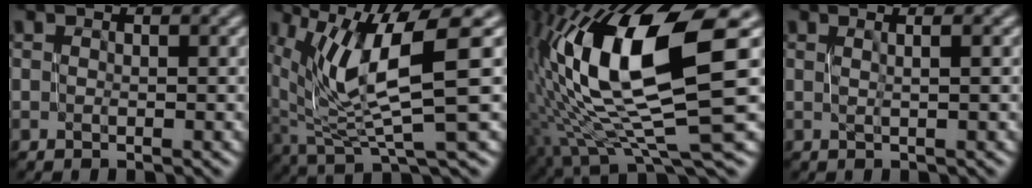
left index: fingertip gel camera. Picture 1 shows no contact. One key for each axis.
{"total": 10.1, "fx": 2.6, "fy": 2.7, "fz": 9.4, "tx": -0.175, "ty": -0.001, "tz": 0.055}
{"total": 14.1, "fx": 3.1, "fy": 4.2, "fz": 13.1, "tx": -0.263, "ty": 0.003, "tz": 0.063}
{"total": 1.2, "fx": 0.3, "fy": 0.4, "fz": 1.1, "tx": -0.015, "ty": 0.007, "tz": -0.001}